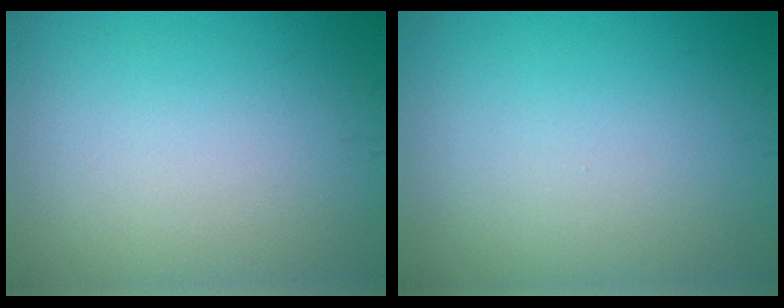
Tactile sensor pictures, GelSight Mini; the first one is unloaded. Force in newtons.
{"total": 0.0}